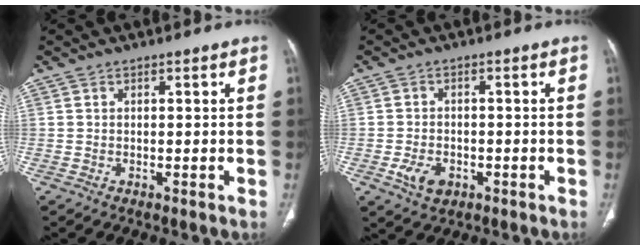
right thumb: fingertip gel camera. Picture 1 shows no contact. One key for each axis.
{"total": 4.8, "fx": -1.8, "fy": 3.3, "fz": 3.0, "tx": -0.051, "ty": 0.007, "tz": -0.027}